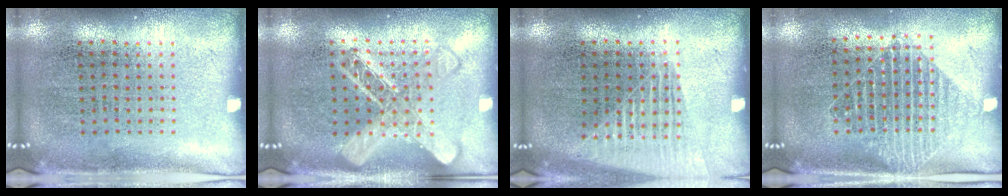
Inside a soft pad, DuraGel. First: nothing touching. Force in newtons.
{"total": 3.1, "press": 3.1, "slide": 0.5}
{"total": 1.3, "press": 1.3, "slide": 0.4}
{"total": 1.5, "press": 1.3, "slide": 0.8}